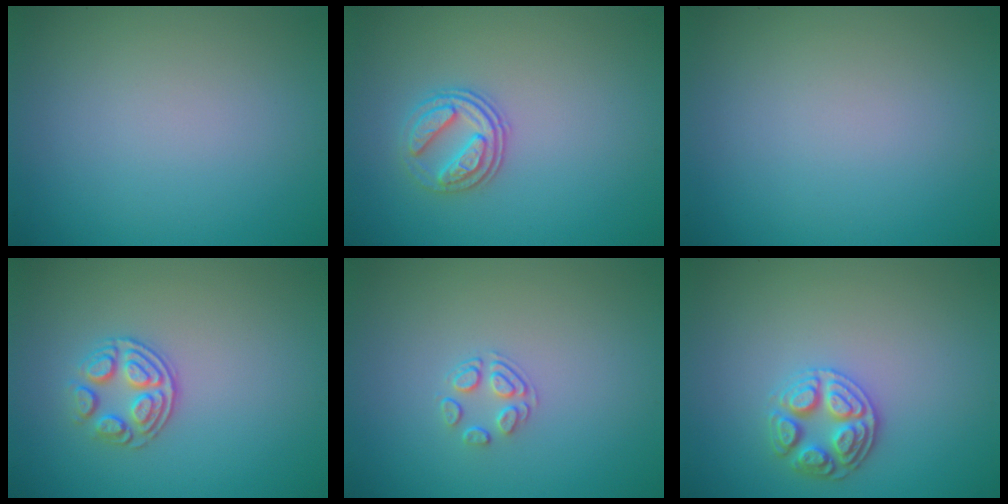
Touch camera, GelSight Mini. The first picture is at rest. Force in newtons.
{"total": 2.8, "press": 2.6, "slide": 1.2}
{"total": 0.0}
{"total": 2.9, "press": 2.5, "slide": 1.4}
{"total": 1.7, "press": 1.0, "slide": 1.4}
{"total": 3.1, "press": 2.9, "slide": 0.9}